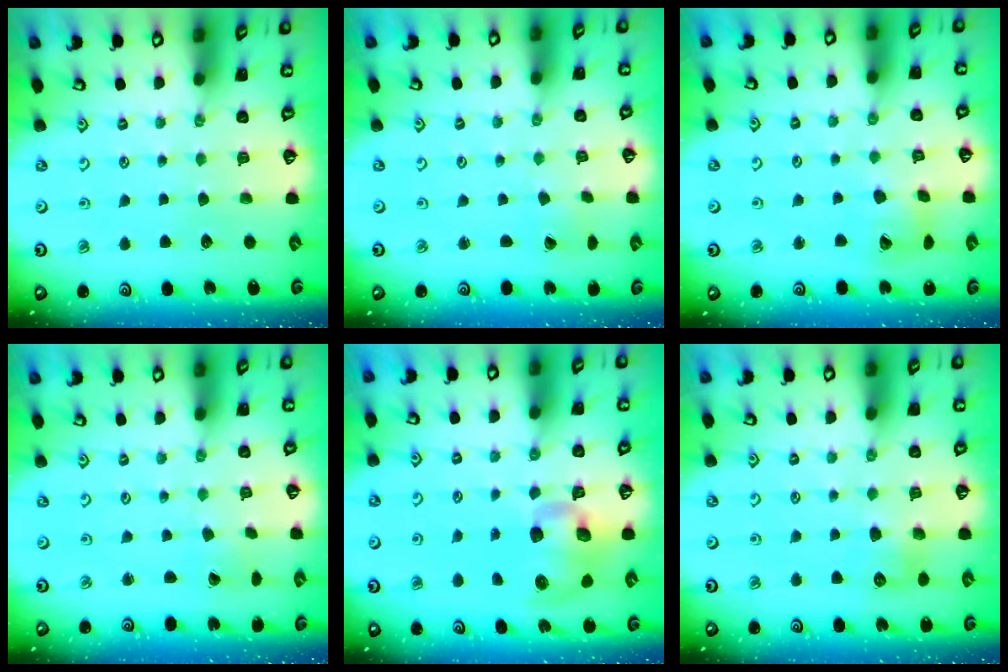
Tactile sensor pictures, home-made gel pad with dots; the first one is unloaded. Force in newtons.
{"total": 0.6, "press": 0.6, "slide": 0.1}
{"total": 9.0, "press": 8.9, "slide": 1.3}
{"total": 0.6, "press": 0.6, "slide": 0.1}
{"total": 10.4, "press": 10.3, "slide": 1.5}
{"total": 6.2, "press": 6.2, "slide": 0.6}